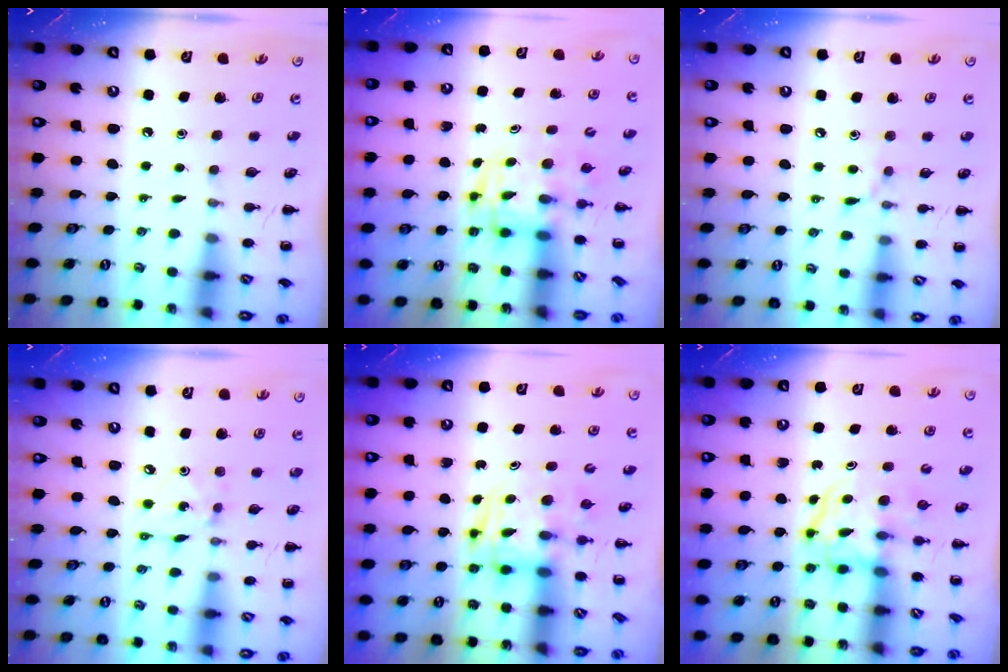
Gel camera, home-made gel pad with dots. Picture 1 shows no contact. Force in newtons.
{"total": 2.8, "press": 2.7, "slide": 0.5}
{"total": 6.4, "press": 6.2, "slide": 1.7}
{"total": 2.6, "press": 2.6, "slide": 0.5}
{"total": 2.7, "press": 2.7, "slide": 0.2}
{"total": 3.8, "press": 3.8, "slide": 0.4}